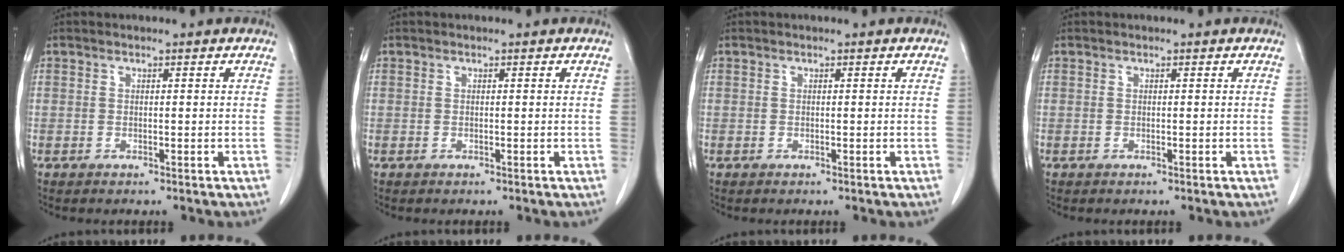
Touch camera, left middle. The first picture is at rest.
{"total": 0.0}
{"total": 0.0}
{"total": 0.0}